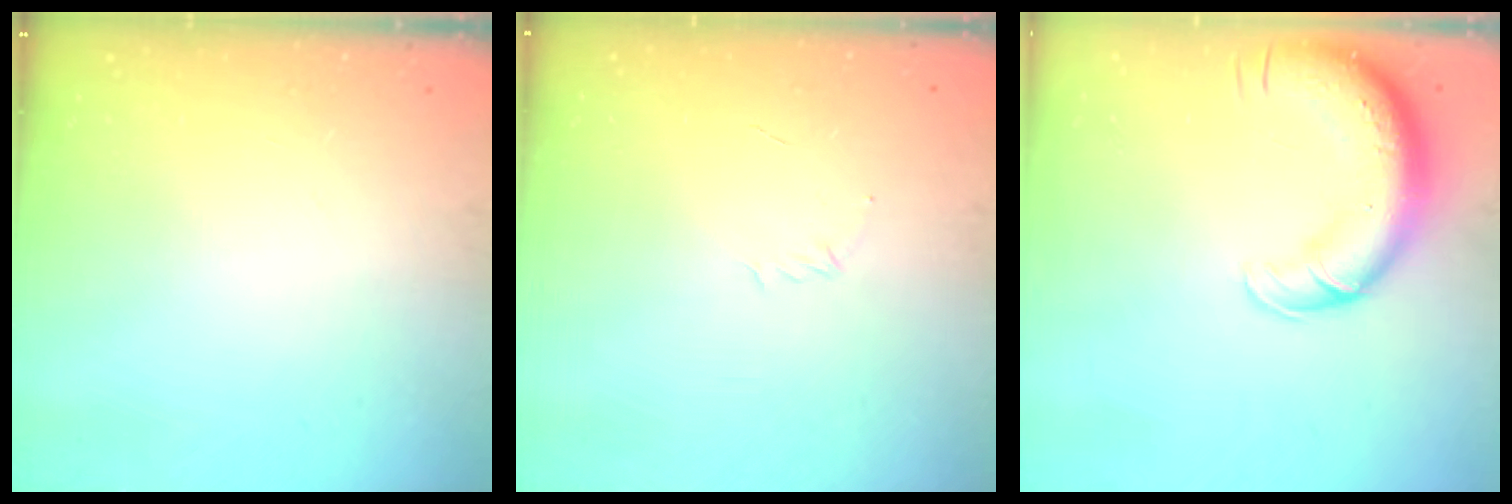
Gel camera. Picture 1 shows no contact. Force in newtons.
{"total": 2.9, "press": 2.8, "slide": 0.7}
{"total": 14.4, "press": 14.0, "slide": 3.4}